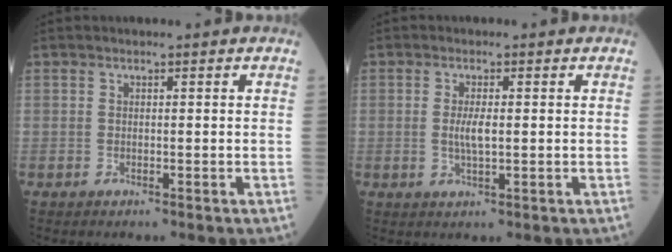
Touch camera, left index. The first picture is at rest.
{"total": 2.8, "force": [0.0, 0.6, 2.7], "torque": [-0.058, -0.003, 0.002]}